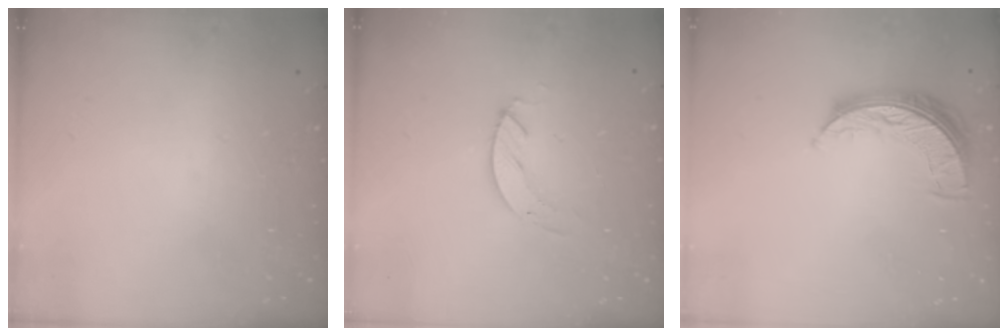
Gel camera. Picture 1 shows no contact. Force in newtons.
{"total": 3.4, "press": 3.4, "slide": 0.4}
{"total": 7.8, "press": 7.8, "slide": 0.6}